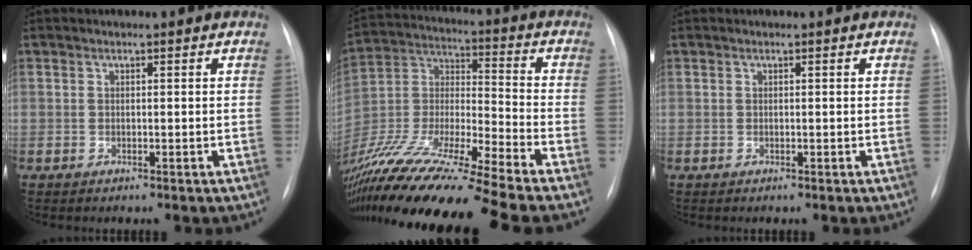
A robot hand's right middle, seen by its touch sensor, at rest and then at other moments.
{"total": 25.7, "force": [-20.8, -0.2, 15.1], "torque": [-0.308, -0.047, -0.381]}
{"total": 0.0}